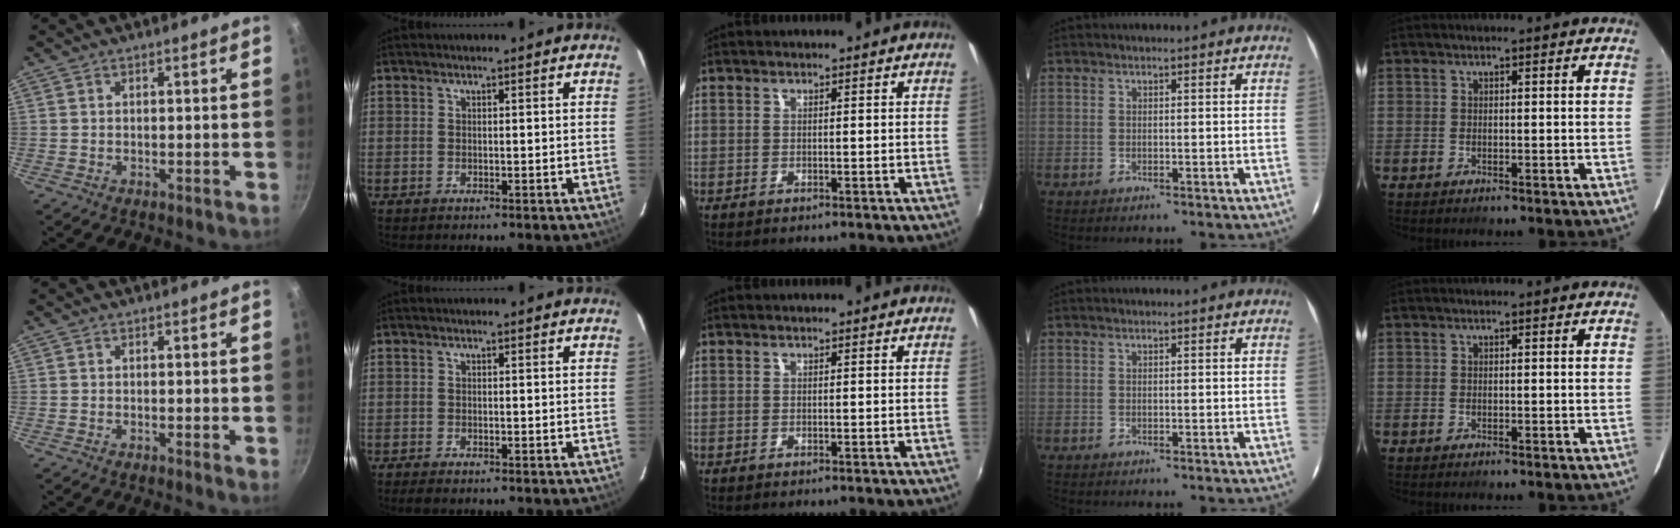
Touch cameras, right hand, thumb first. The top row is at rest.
{"thumb": {"total": 0.6, "force": [0.1, 0.0, 0.6], "torque": [-0.009, -0.006, -0.003]}, "index": {"total": 2.3, "force": [-1.9, 0.6, 1.2], "torque": [-0.025, -0.009, -0.035]}}